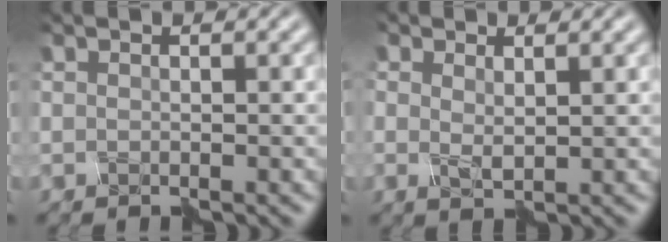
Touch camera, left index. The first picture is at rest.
{"total": 1.0, "force": [0.5, 0.7, 0.4], "torque": [-0.013, -0.003, 0.016]}